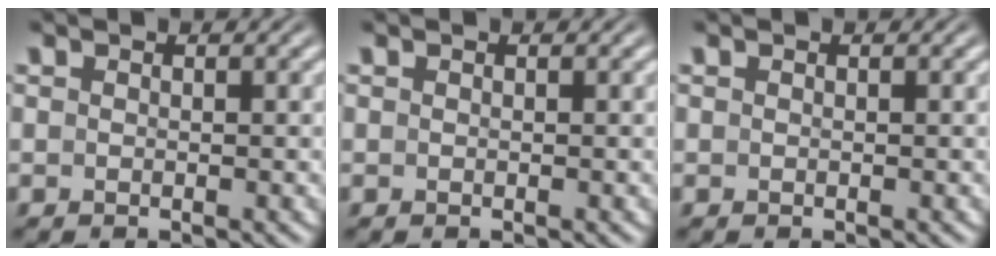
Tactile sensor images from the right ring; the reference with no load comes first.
{"total": 0.0}
{"total": 0.0}